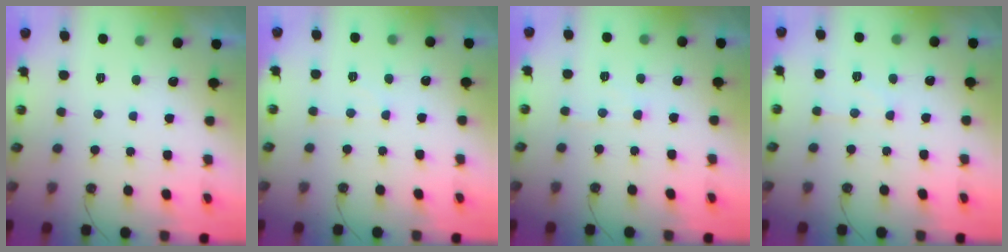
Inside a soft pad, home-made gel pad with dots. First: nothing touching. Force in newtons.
{"total": 4.9, "press": 4.8, "slide": 0.9}
{"total": 4.0, "press": 3.9, "slide": 0.6}
{"total": 7.3, "press": 7.3, "slide": 0.6}